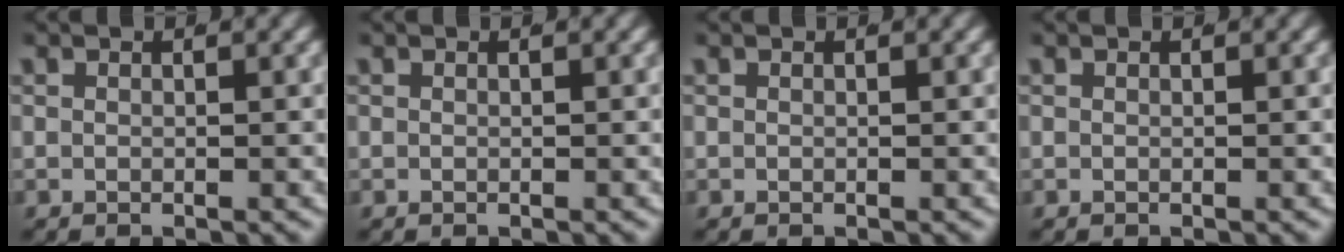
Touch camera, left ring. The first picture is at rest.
{"total": 0.0}
{"total": 0.0}
{"total": 0.0}